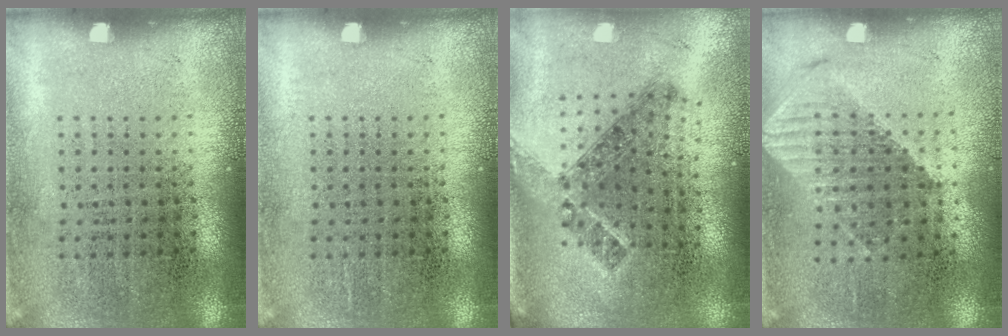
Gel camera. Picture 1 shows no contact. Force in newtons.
{"total": 0.0}
{"total": 1.0, "press": 0.9, "slide": 0.6}
{"total": 1.1, "press": 1.0, "slide": 0.4}